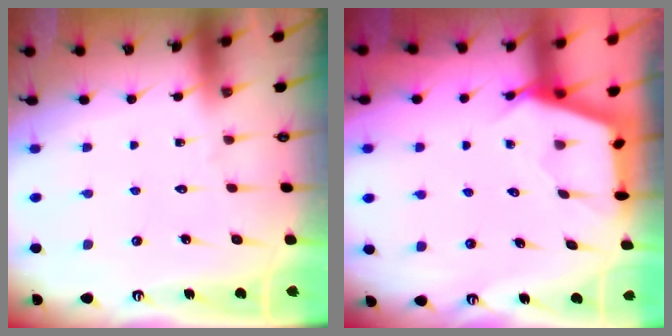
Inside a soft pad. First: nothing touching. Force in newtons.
{"total": 2.7, "press": 2.7, "slide": 0.4}